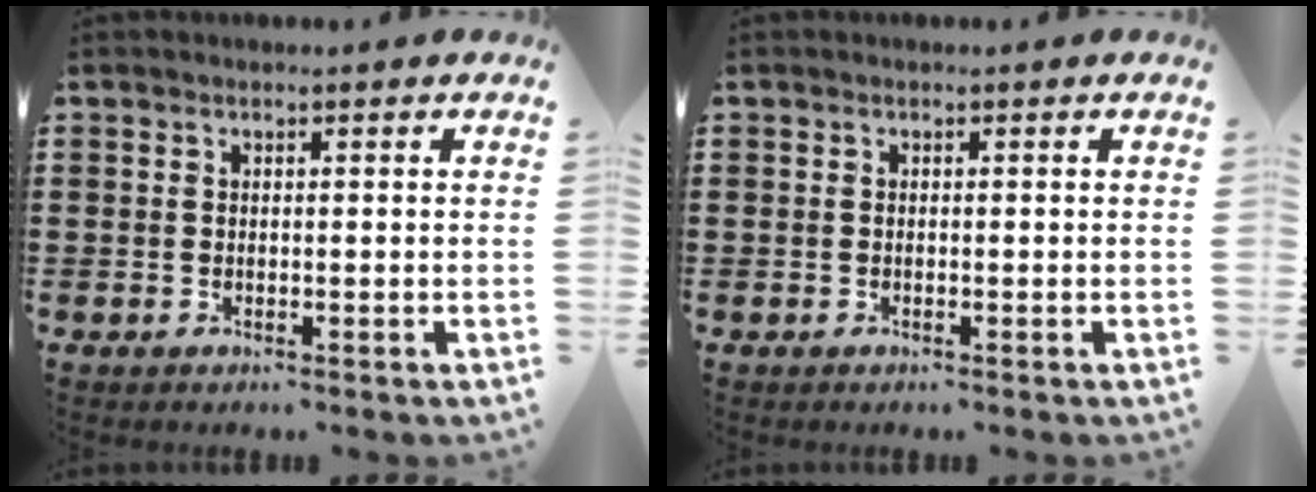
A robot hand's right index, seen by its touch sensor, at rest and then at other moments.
{"total": 0.0}